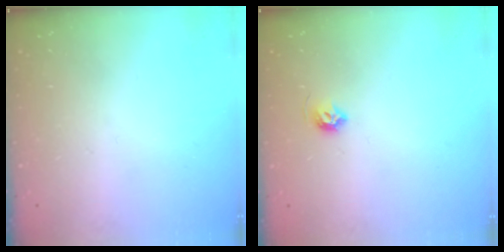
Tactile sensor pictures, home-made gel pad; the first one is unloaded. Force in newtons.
{"total": 5.7, "press": 5.7, "slide": 0.7}